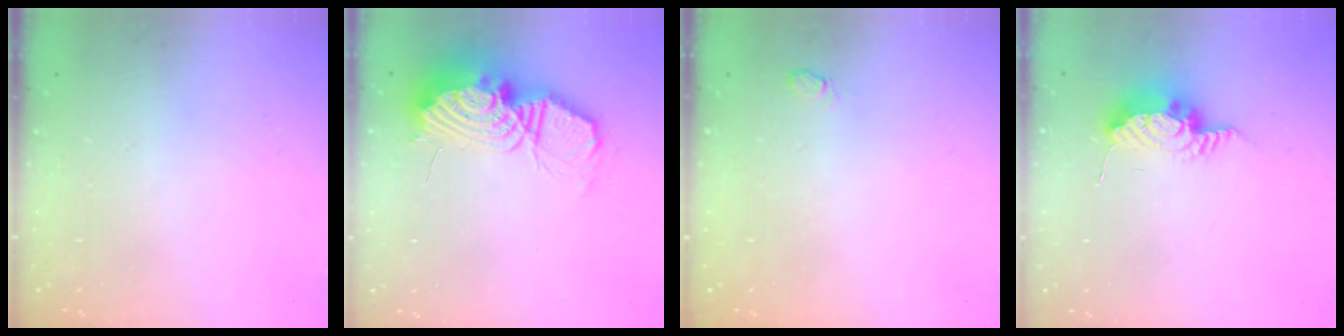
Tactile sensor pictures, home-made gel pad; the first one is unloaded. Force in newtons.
{"total": 16.7, "press": 16.6, "slide": 1.5}
{"total": 4.5, "press": 4.3, "slide": 1.2}
{"total": 15.7, "press": 10.9, "slide": 11.3}